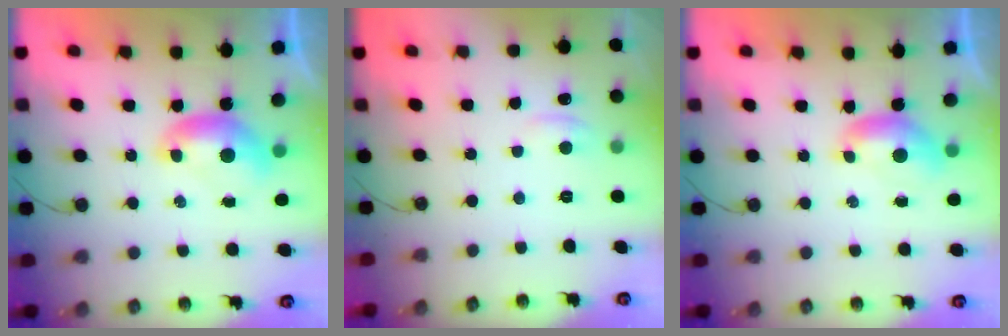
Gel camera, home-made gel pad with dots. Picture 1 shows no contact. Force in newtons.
{"total": 1.9, "press": 1.8, "slide": 0.6}
{"total": 1.3, "press": 1.1, "slide": 0.6}